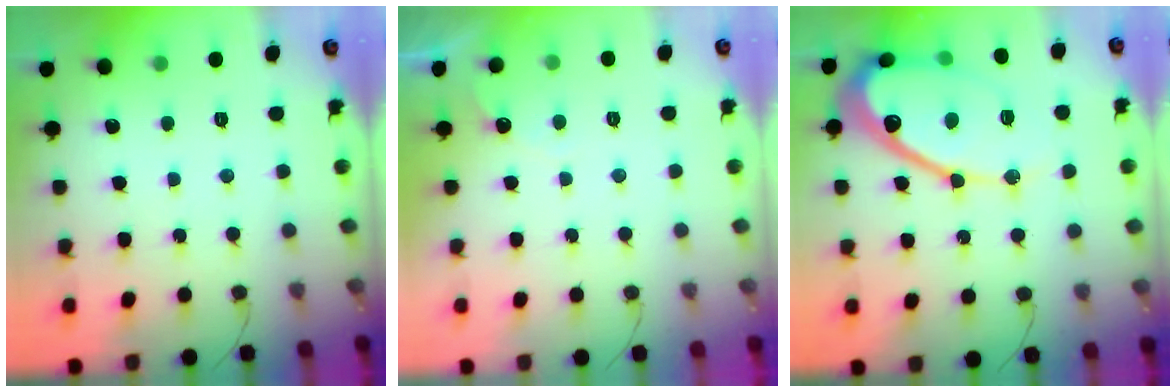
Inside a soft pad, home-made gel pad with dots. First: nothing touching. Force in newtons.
{"total": 2.3, "press": 2.3, "slide": 0.1}
{"total": 18.7, "press": 18.6, "slide": 2.0}